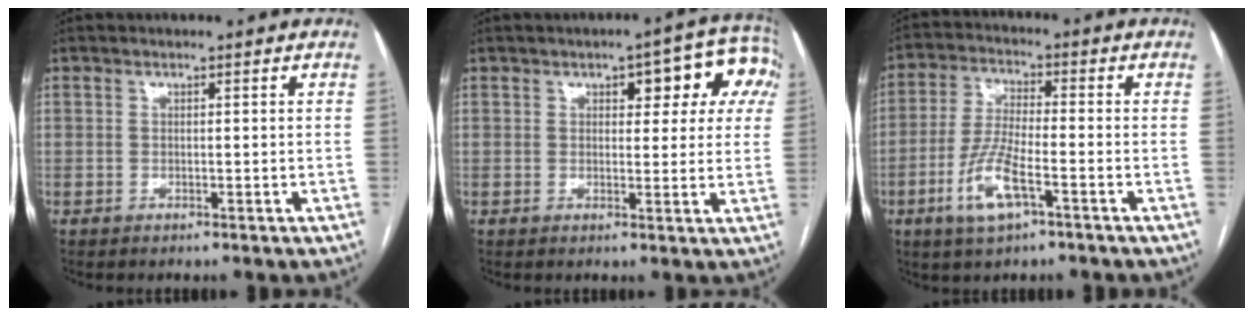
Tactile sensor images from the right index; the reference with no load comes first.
{"total": 10.1, "force": [4.0, 4.2, 8.3], "torque": [-0.081, 0.030, 0.044]}
{"total": 8.8, "force": [-4.0, 1.9, 7.6], "torque": [-0.166, -0.010, -0.075]}